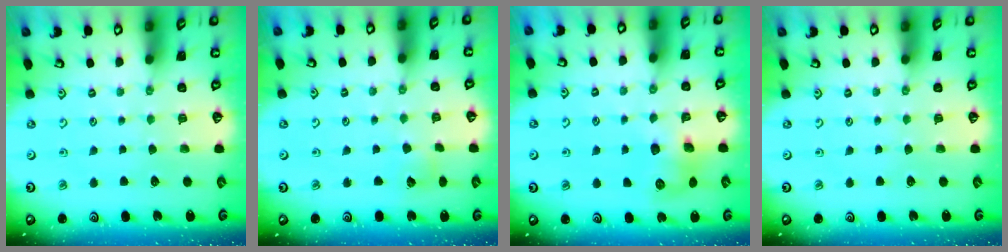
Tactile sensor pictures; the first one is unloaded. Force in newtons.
{"total": 3.3, "press": 3.3, "slide": 0.3}
{"total": 8.3, "press": 8.3, "slide": 0.4}
{"total": 0.0}